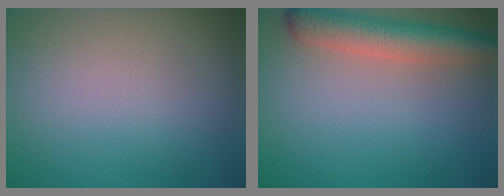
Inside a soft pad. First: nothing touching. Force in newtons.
{"total": 5.1, "press": 5.1, "slide": 0.3}